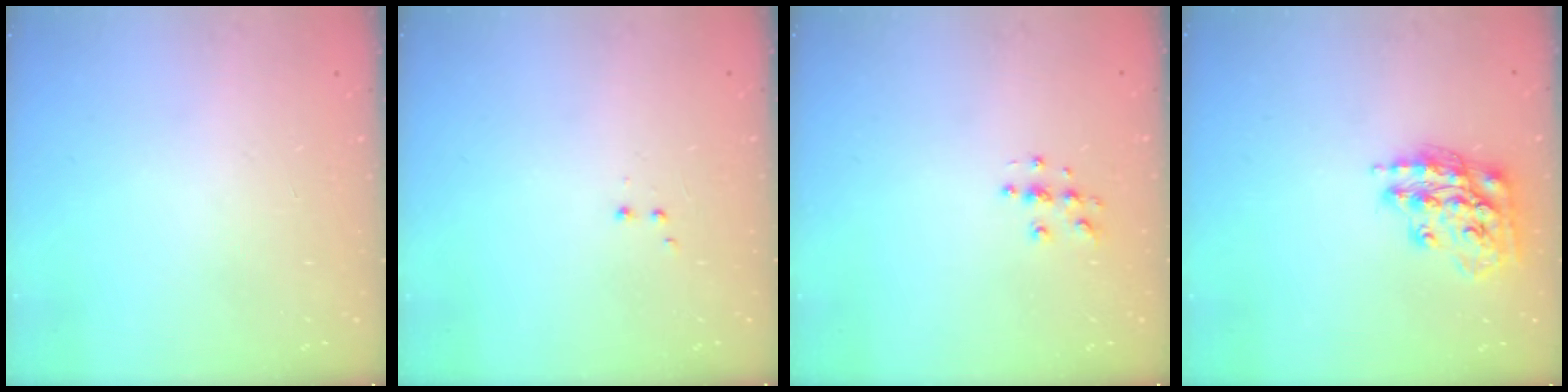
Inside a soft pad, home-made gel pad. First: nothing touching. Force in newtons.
{"total": 1.9, "press": 1.8, "slide": 0.5}
{"total": 4.6, "press": 4.6, "slide": 0.2}
{"total": 16.3, "press": 16.2, "slide": 1.1}